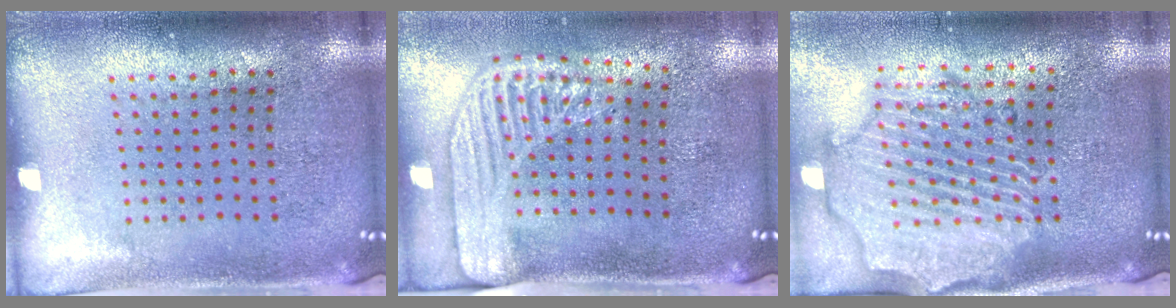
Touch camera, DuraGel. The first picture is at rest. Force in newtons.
{"total": 2.2, "press": 1.7, "slide": 1.3}
{"total": 2.9, "press": 2.6, "slide": 1.3}